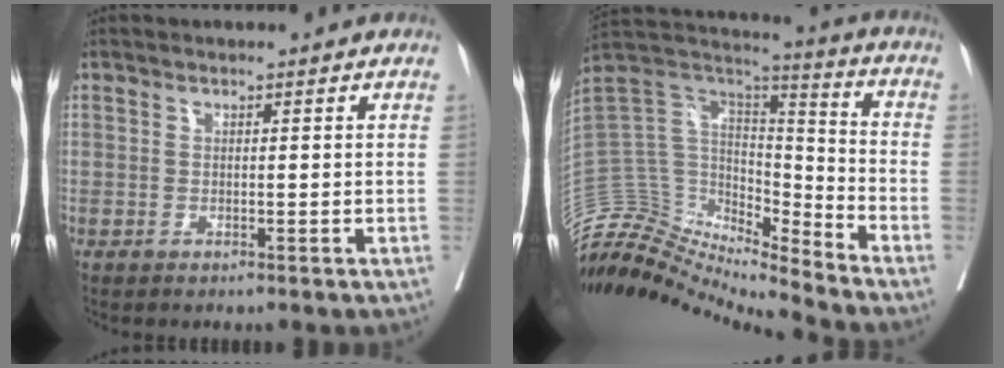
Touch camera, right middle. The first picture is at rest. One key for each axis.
{"total": 18.6, "fx": -18.0, "fy": 3.8, "fz": 3.2, "tx": -0.074, "ty": 0.094, "tz": -0.312}